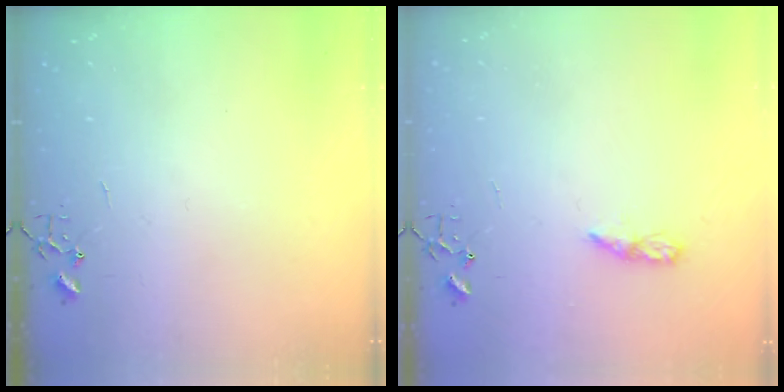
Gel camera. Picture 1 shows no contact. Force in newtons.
{"total": 5.1, "press": 5.1, "slide": 0.6}